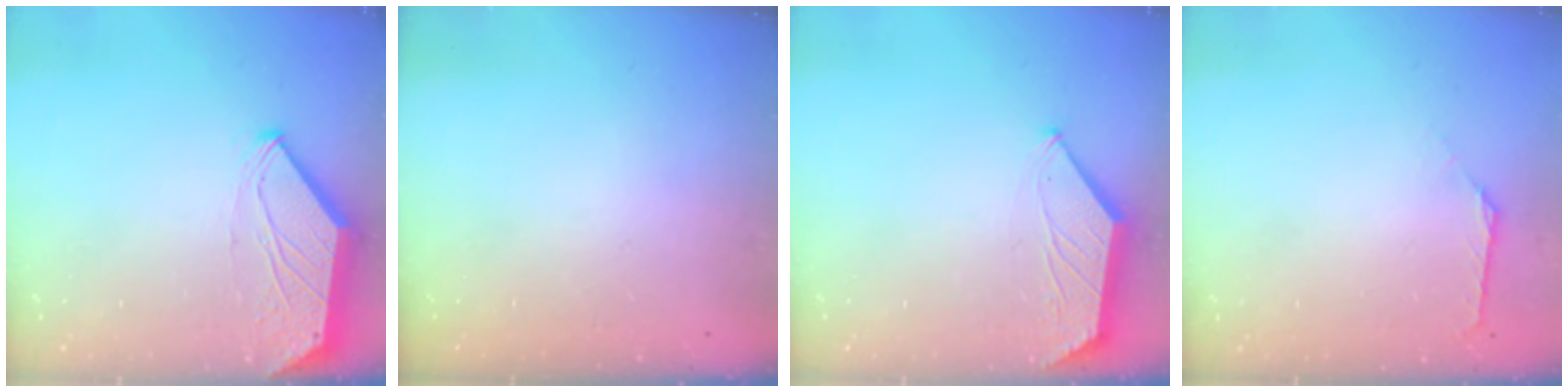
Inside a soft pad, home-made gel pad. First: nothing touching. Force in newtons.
{"total": 0.0}
{"total": 1.8, "press": 1.8, "slide": 0.2}
{"total": 1.7, "press": 1.6, "slide": 0.6}